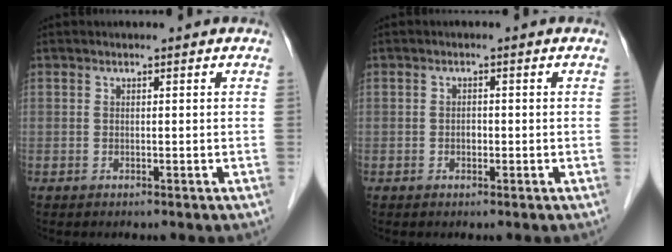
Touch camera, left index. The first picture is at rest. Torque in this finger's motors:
{"motor_torque": [-0.13, -0.05, 0.06, -0.01]}